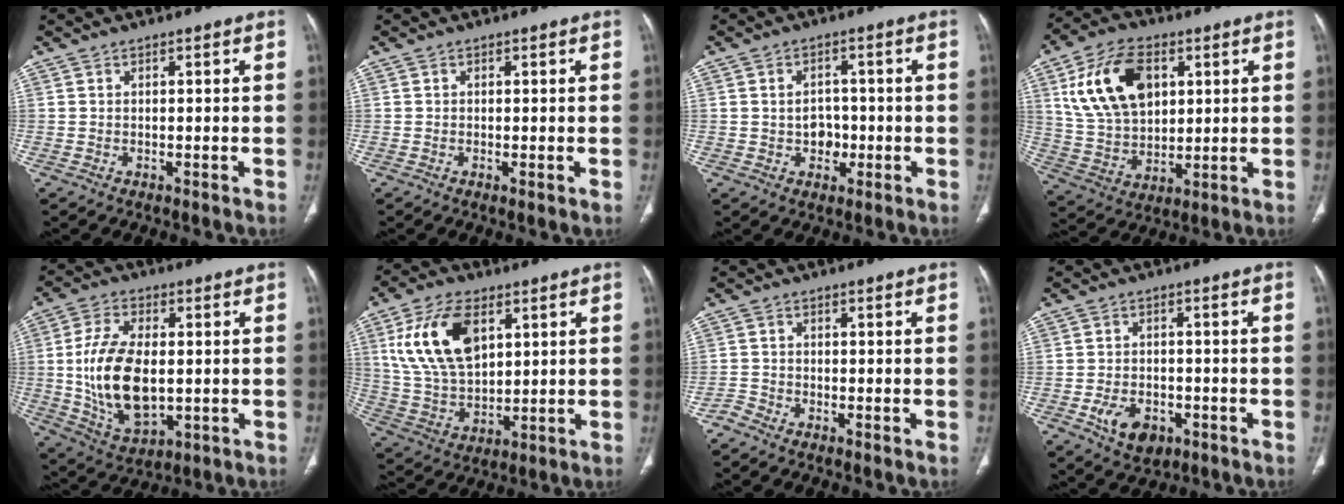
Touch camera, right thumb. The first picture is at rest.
{"total": 0.8, "force": [-0.2, 0.2, 0.7], "torque": [-0.019, -0.004, -0.004]}
{"total": 4.4, "force": [-0.8, 3.6, 2.4], "torque": [-0.013, 0.010, -0.010]}
{"total": 17.1, "force": [5.8, 10.9, 11.9], "torque": [-0.198, -0.010, 0.116]}
{"total": 16.4, "force": [-0.3, 9.1, 13.6], "torque": [-0.256, -0.008, 0.008]}
{"total": 16.4, "force": [5.8, 9.4, 12.1], "torque": [-0.217, -0.015, 0.120]}
{"total": 1.7, "force": [-1.7, 0.4, 0.2], "torque": [-0.005, -0.003, -0.039]}
{"total": 7.1, "force": [-2.9, 4.8, 4.4], "torque": [-0.065, 0.014, -0.039]}